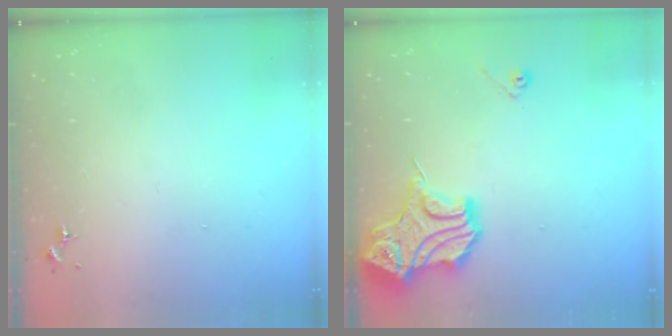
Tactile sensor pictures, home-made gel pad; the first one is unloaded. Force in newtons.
{"total": 16.5, "press": 16.4, "slide": 2.1}